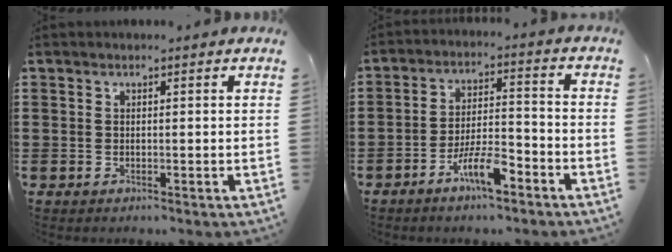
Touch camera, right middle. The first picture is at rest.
{"total": 7.3, "force": [-4.7, 1.9, 5.2], "torque": [-0.107, 0.002, -0.091]}